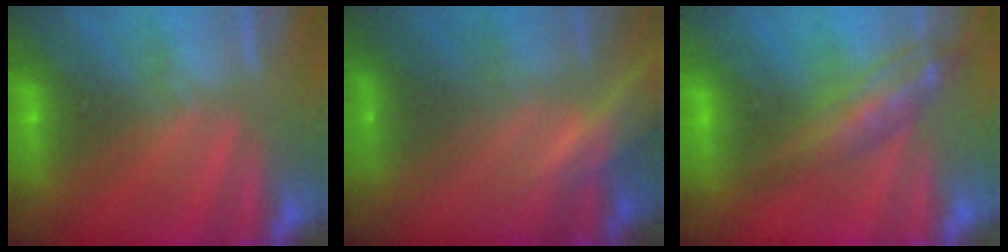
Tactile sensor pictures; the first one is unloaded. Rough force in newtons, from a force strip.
{"total": 6.9}
{"total": 2.9}